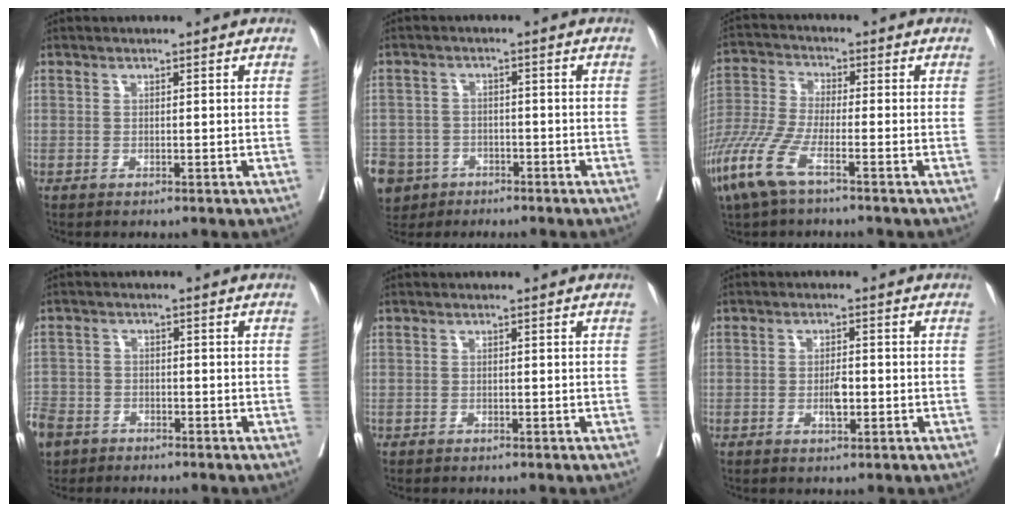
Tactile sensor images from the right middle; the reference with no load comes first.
{"total": 10.7, "force": [-6.2, 8.4, 2.2], "torque": [-0.101, -0.004, -0.100]}
{"total": 9.2, "force": [-5.3, 1.7, 7.3], "torque": [-0.177, -0.019, -0.112]}
{"total": 8.7, "force": [-5.9, 5.9, 2.4], "torque": [-0.101, -0.007, -0.112]}
{"total": 0.0}
{"total": 2.7, "force": [-0.7, 0.8, 2.5], "torque": [-0.048, 0.000, -0.009]}